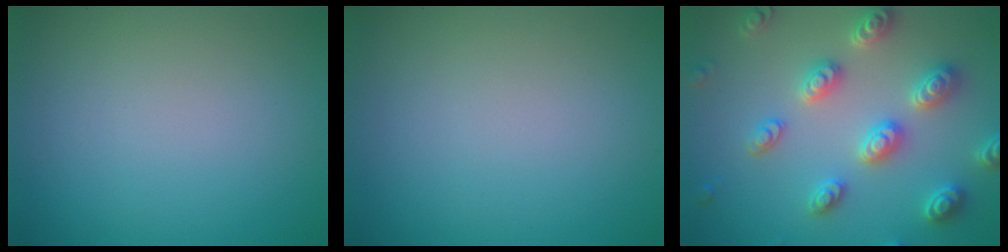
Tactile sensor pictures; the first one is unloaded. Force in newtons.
{"total": 0.0}
{"total": 5.3, "press": 5.1, "slide": 1.2}